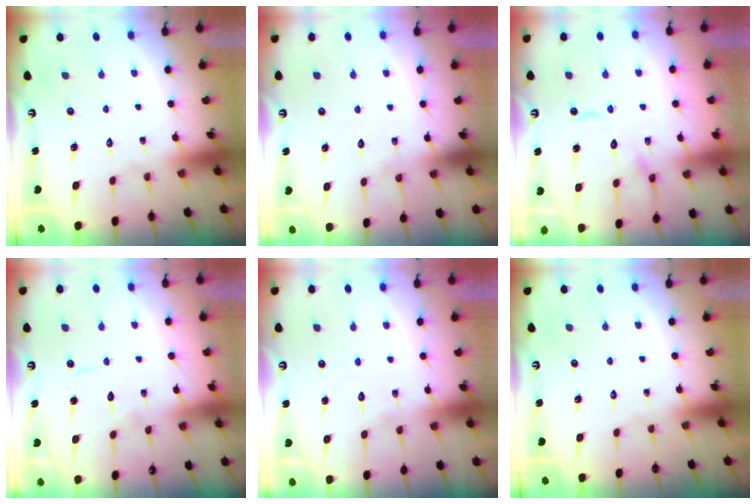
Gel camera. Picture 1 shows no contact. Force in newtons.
{"total": 4.2, "press": 4.2, "slide": 0.4}
{"total": 12.0, "press": 11.9, "slide": 1.2}
{"total": 4.5, "press": 4.5, "slide": 0.3}
{"total": 4.0, "press": 4.0, "slide": 0.3}
{"total": 0.0}